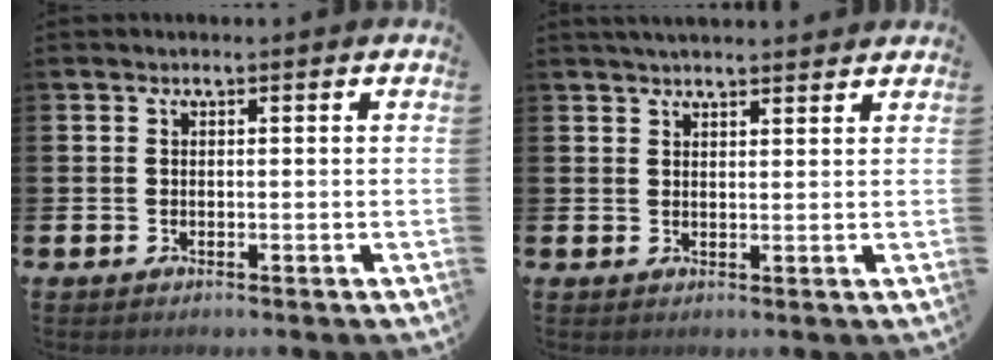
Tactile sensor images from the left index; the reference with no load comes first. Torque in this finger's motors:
{"motor_torque": [1.04, -1.10, 0.18, 0.10]}